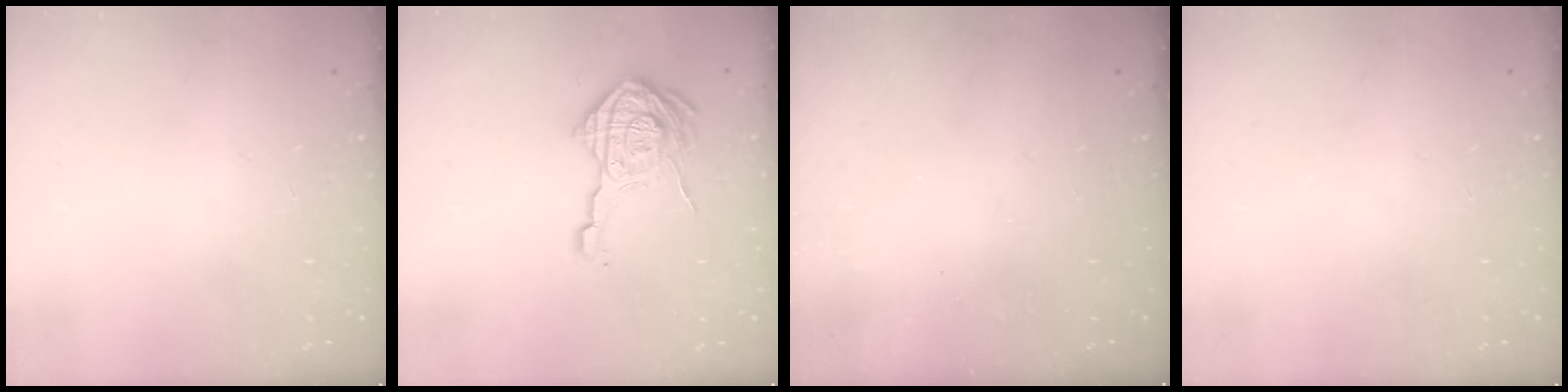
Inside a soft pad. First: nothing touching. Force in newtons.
{"total": 16.6, "press": 16.6, "slide": 1.2}
{"total": 2.4, "press": 2.3, "slide": 0.8}
{"total": 0.0}